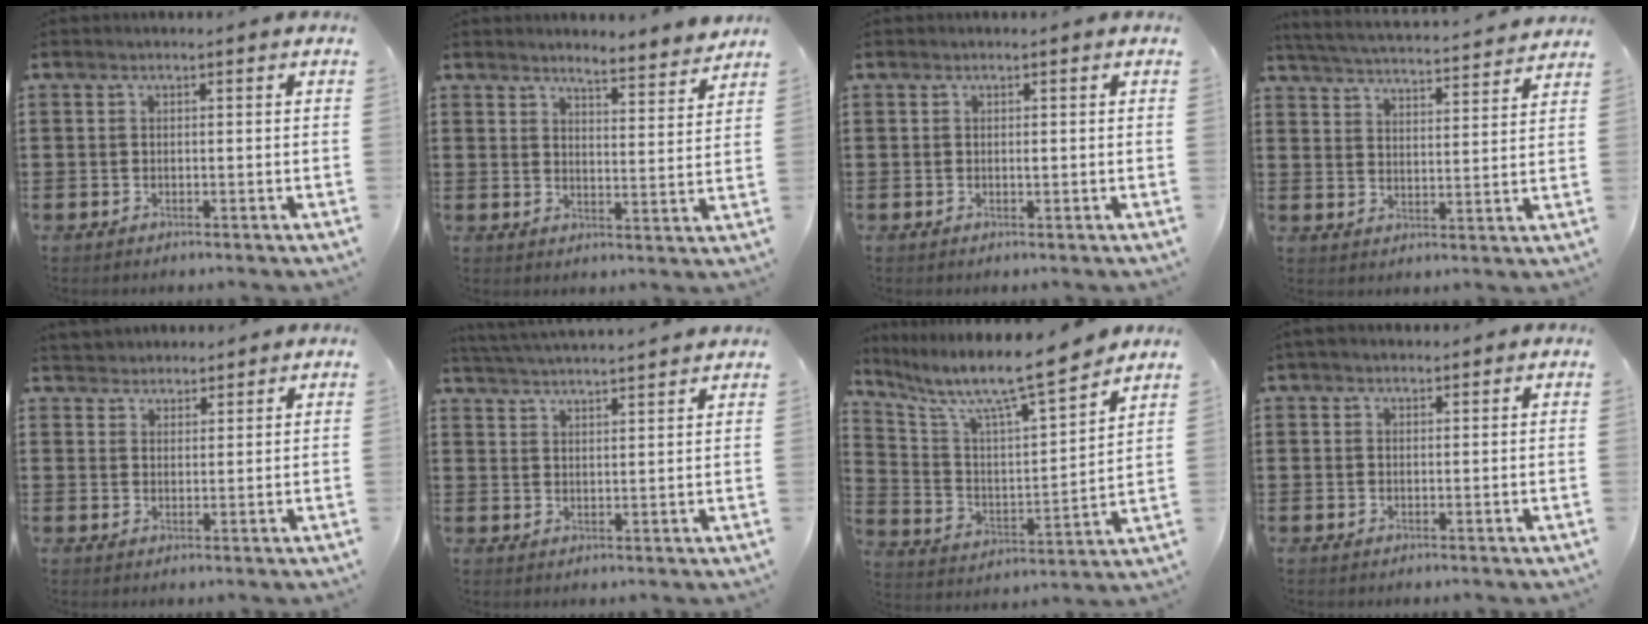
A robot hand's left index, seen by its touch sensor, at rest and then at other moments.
{"total": 3.9, "force": [3.8, -0.3, 0.5], "torque": [-0.019, -0.026, 0.064]}
{"total": 0.5, "force": [0.1, 0.1, 0.5], "torque": [-0.010, -0.002, 0.003]}
{"total": 4.1, "force": [4.0, -0.5, 0.6], "torque": [-0.034, -0.036, 0.063]}
{"total": 2.6, "force": [2.4, 1.0, -0.5], "torque": [0.000, 0.002, 0.045]}
{"total": 3.6, "force": [3.5, -0.6, 0.3], "torque": [-0.018, -0.019, 0.062]}
{"total": 9.9, "force": [8.4, 0.7, 5.1], "torque": [-0.125, -0.065, 0.135]}
{"total": 1.4, "force": [1.1, 0.7, 0.4], "torque": [-0.010, 0.004, 0.022]}